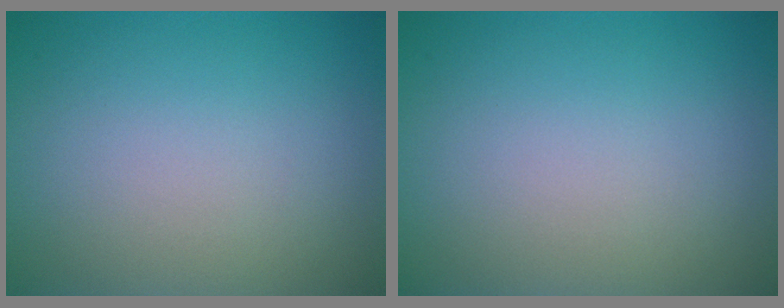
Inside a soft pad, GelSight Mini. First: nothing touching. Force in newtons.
{"total": 0.0}